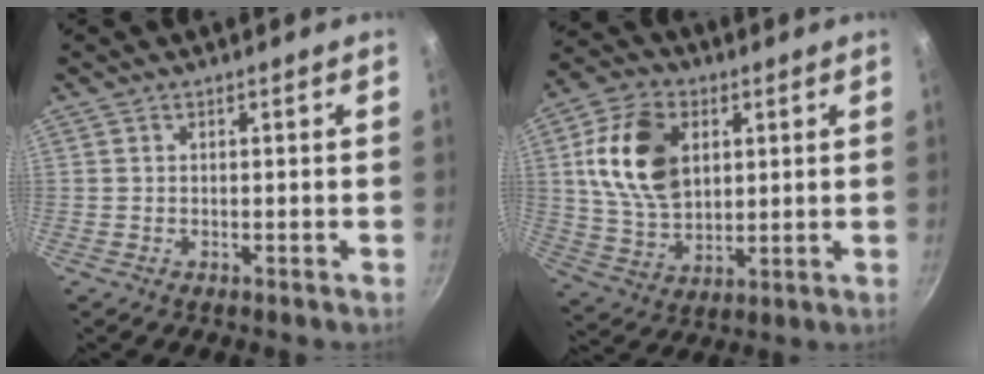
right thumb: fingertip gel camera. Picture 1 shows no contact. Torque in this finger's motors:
{"motor_torque": [-0.96, 1.77, 0.25, 0.01, 0.30]}